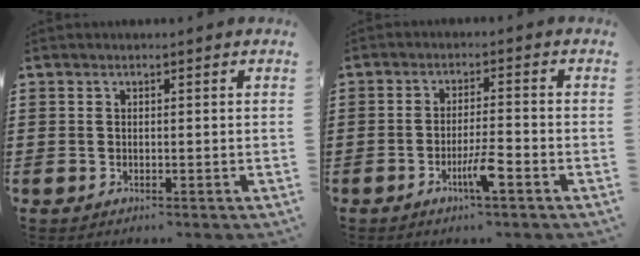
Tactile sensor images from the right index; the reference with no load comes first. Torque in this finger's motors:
{"motor_torque": [-0.08, 0.22, 0.37, 0.10]}